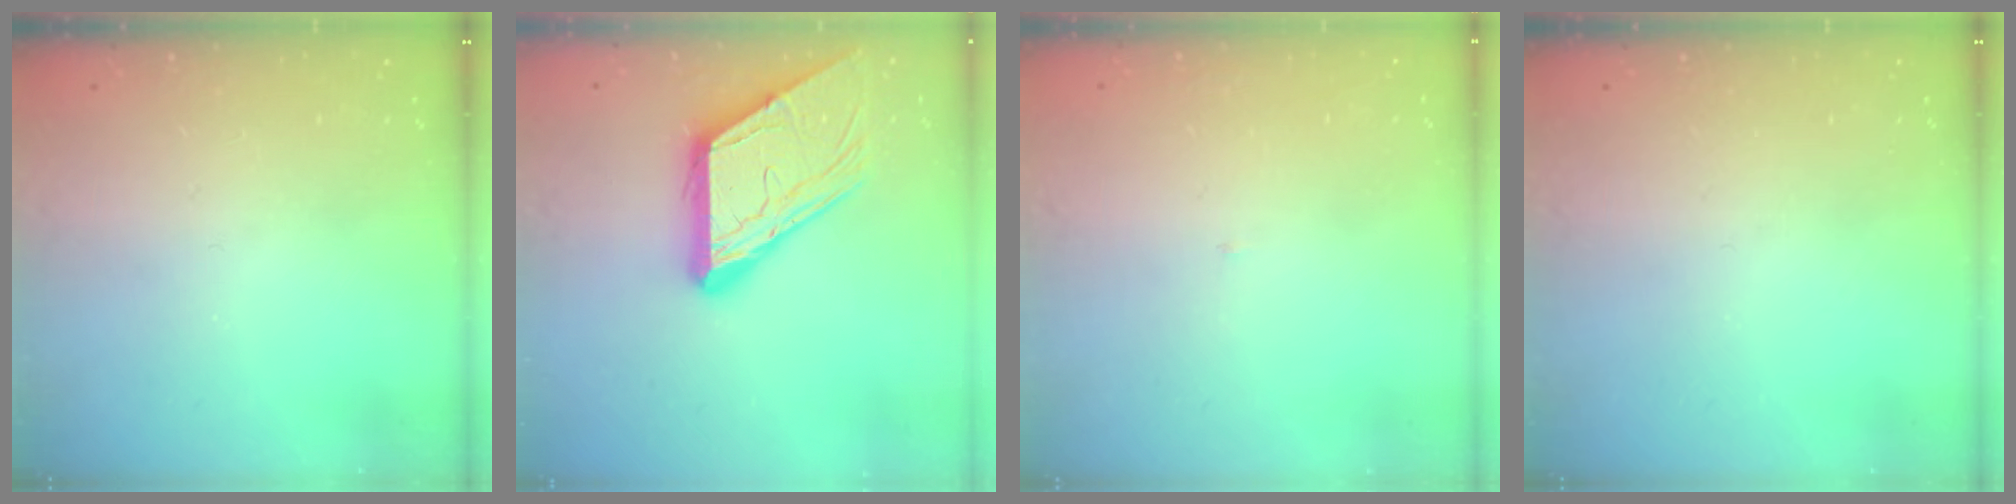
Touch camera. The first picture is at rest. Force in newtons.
{"total": 13.5, "press": 13.4, "slide": 1.6}
{"total": 2.1, "press": 2.1, "slide": 0.1}
{"total": 0.0}